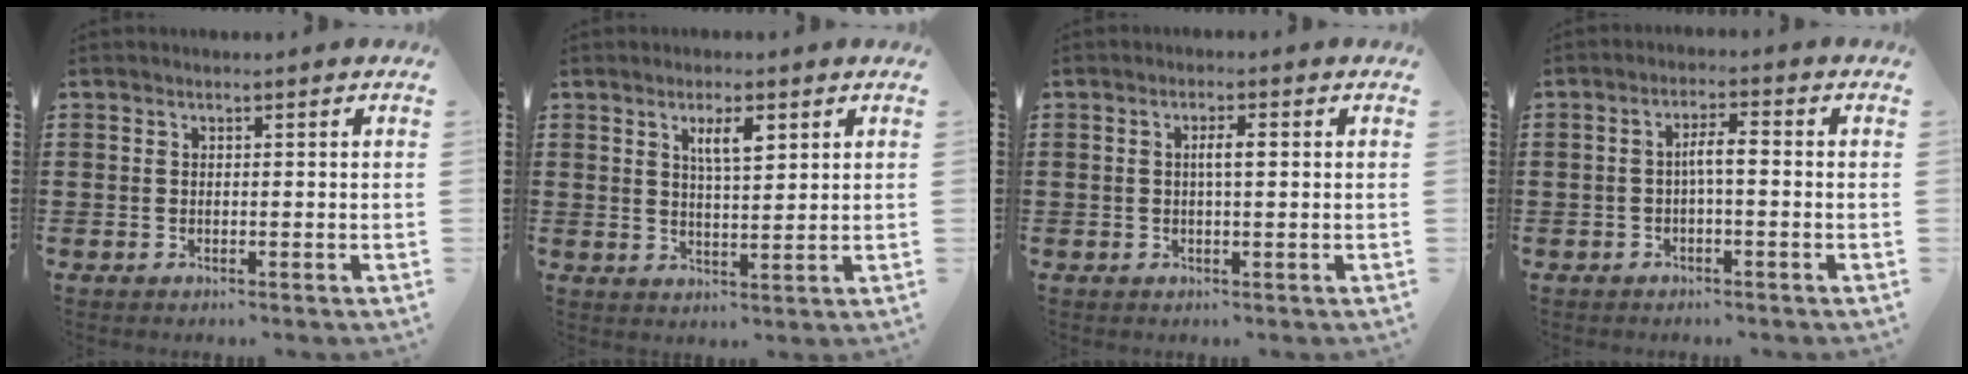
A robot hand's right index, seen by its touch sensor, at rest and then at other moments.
{"total": 4.1, "force": [2.0, 1.3, 3.4], "torque": [-0.063, 0.005, 0.030]}
{"total": 2.5, "force": [0.3, 0.6, 2.5], "torque": [-0.047, 0.003, 0.002]}
{"total": 3.1, "force": [-0.5, 0.6, 3.0], "torque": [-0.055, 0.005, -0.011]}